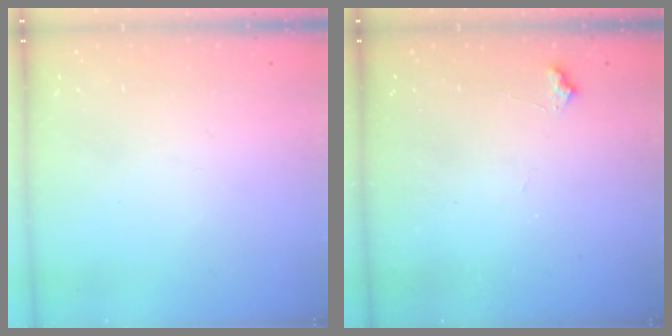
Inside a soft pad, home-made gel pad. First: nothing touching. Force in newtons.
{"total": 5.3, "press": 5.3, "slide": 0.6}